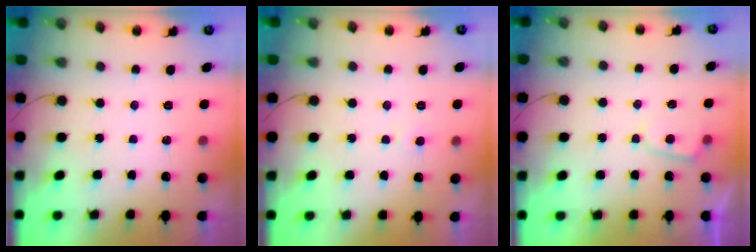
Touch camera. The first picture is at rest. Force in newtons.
{"total": 2.1, "press": 2.1, "slide": 0.3}
{"total": 2.8, "press": 2.8, "slide": 0.3}